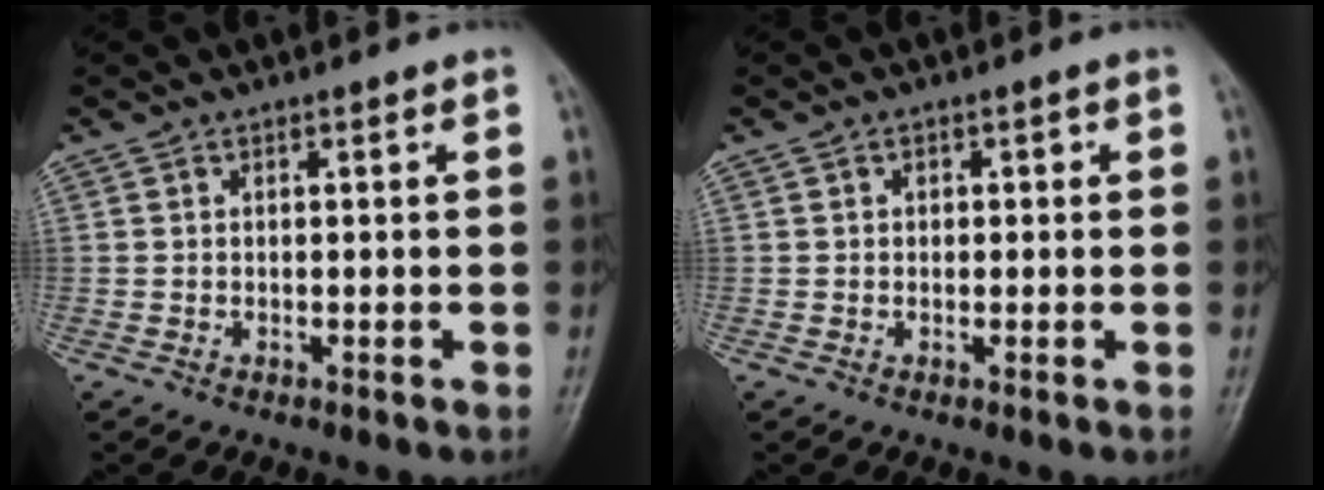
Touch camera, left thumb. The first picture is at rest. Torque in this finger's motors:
{"motor_torque": [-0.45, 0.10, -0.34, -0.22, 0.01]}